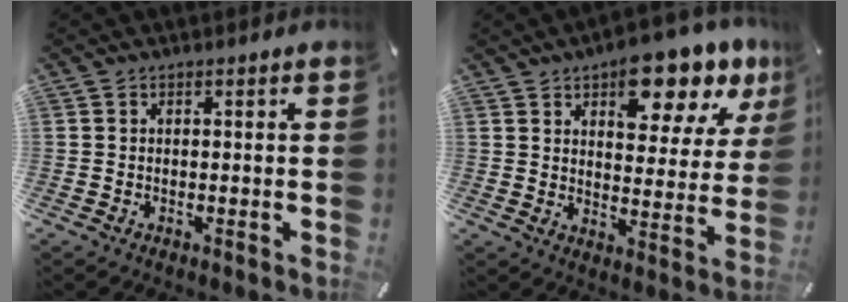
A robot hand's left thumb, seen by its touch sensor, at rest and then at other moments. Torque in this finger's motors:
{"motor_torque": [2.38, 2.63, 1.41, -1.36, 0.17]}